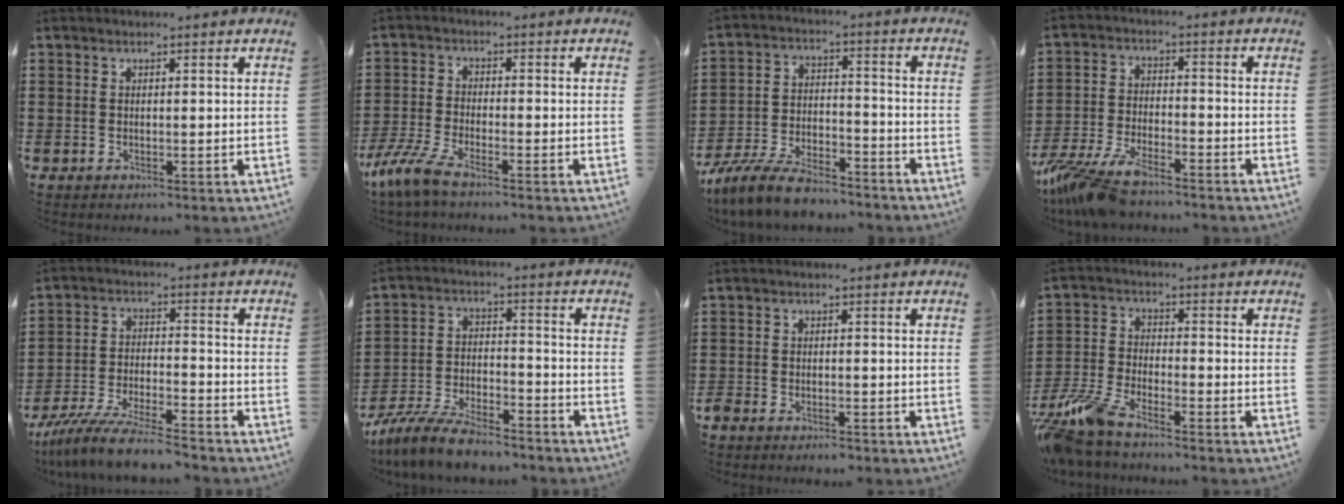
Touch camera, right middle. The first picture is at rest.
{"total": 5.2, "force": [-3.9, 0.6, 3.4], "torque": [-0.107, -0.024, -0.084]}
{"total": 8.4, "force": [-7.5, 1.9, 3.1], "torque": [-0.063, 0.017, -0.145]}
{"total": 8.0, "force": [-6.9, 1.9, 3.4], "torque": [-0.102, -0.001, -0.142]}
{"total": 8.9, "force": [-8.1, 0.3, 3.6], "torque": [-0.079, 0.002, -0.159]}
{"total": 7.9, "force": [-7.2, 1.5, 2.8], "torque": [-0.061, 0.011, -0.140]}
{"total": 1.8, "force": [-1.8, 0.4, 0.3], "torque": [-0.017, -0.003, -0.039]}
{"total": 7.2, "force": [-6.5, 1.1, 3.0], "torque": [-0.084, -0.007, -0.131]}